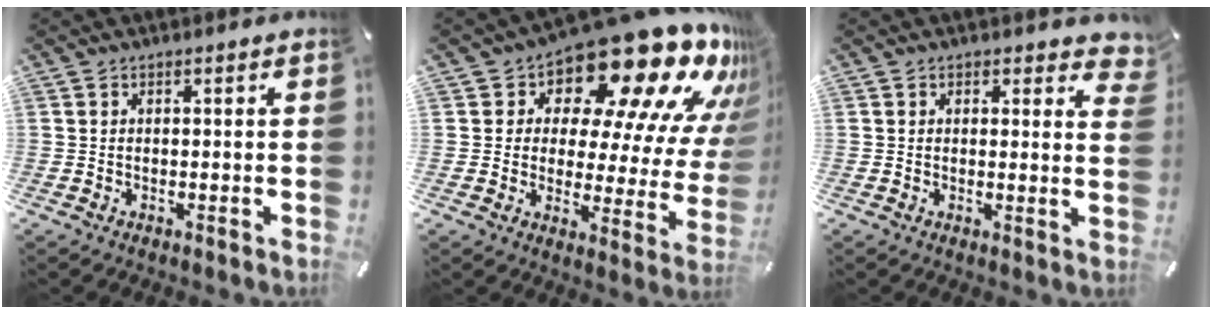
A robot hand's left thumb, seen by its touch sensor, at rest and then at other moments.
{"total": 21.4, "force": [16.0, 8.1, 11.6], "torque": [-0.156, -0.140, 0.259]}
{"total": 2.8, "force": [1.8, 1.7, 1.2], "torque": [0.003, -0.012, 0.027]}